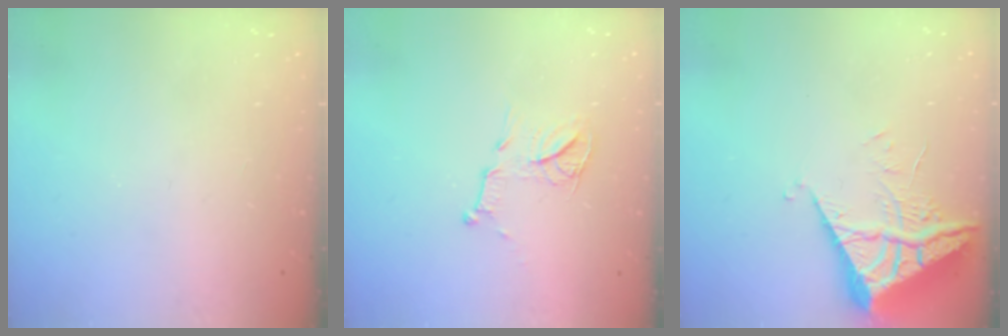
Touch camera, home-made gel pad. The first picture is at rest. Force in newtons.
{"total": 11.0, "press": 10.9, "slide": 0.4}
{"total": 6.6, "press": 6.6, "slide": 0.6}